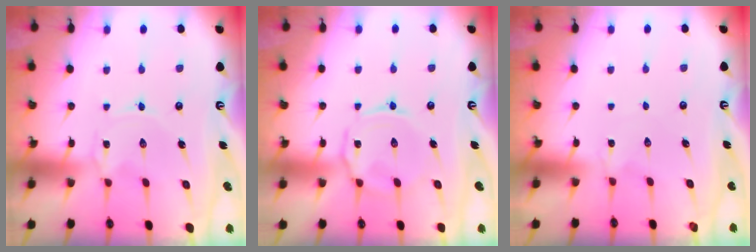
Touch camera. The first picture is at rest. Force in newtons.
{"total": 5.8, "press": 5.7, "slide": 0.7}
{"total": 0.6, "press": 0.5, "slide": 0.2}